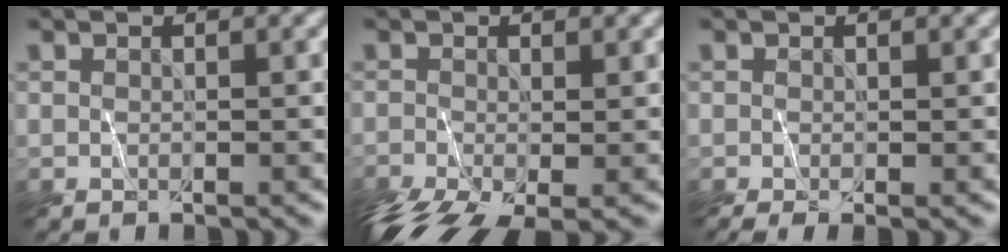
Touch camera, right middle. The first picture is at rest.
{"total": 6.2, "force": [-3.8, 2.4, 4.3], "torque": [-0.098, -0.026, -0.073]}
{"total": 1.3, "force": [-0.4, 0.5, 1.2], "torque": [-0.025, -0.004, -0.010]}